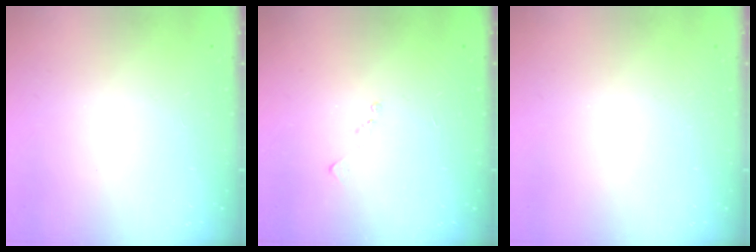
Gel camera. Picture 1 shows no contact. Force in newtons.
{"total": 7.1, "press": 7.1, "slide": 0.8}
{"total": 0.0}